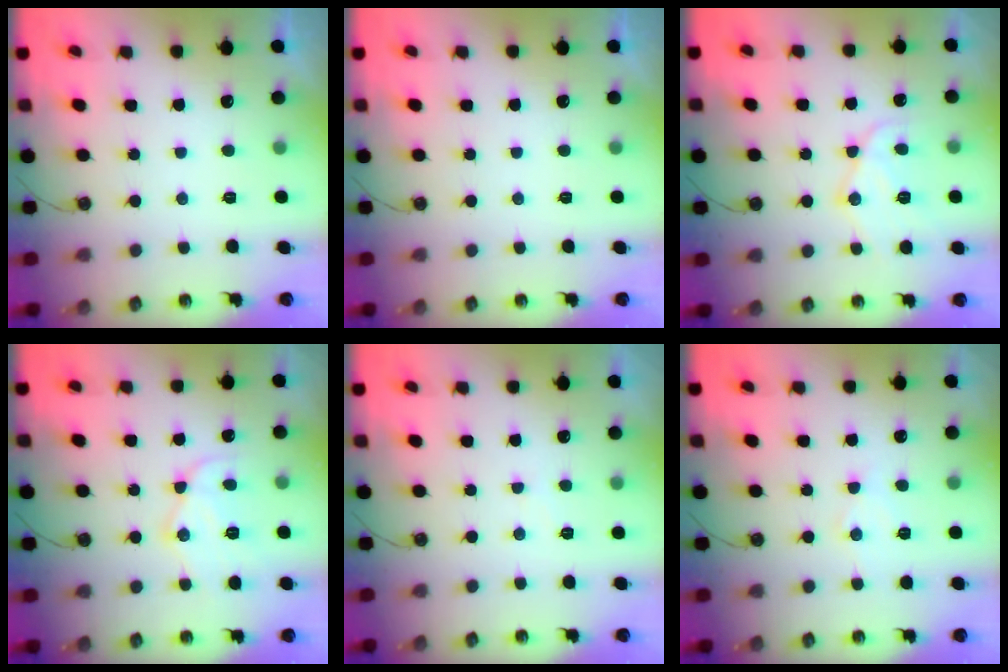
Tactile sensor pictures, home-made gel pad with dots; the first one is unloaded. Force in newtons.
{"total": 0.0}
{"total": 12.7, "press": 12.6, "slide": 0.9}
{"total": 12.3, "press": 12.2, "slide": 1.2}
{"total": 3.3, "press": 3.2, "slide": 0.6}
{"total": 7.1, "press": 7.1, "slide": 0.4}